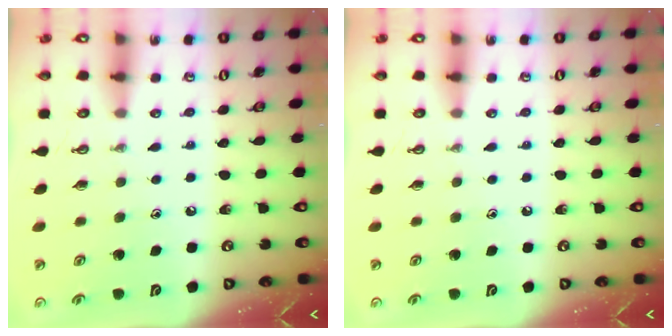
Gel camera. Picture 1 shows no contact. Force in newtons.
{"total": 0.0}